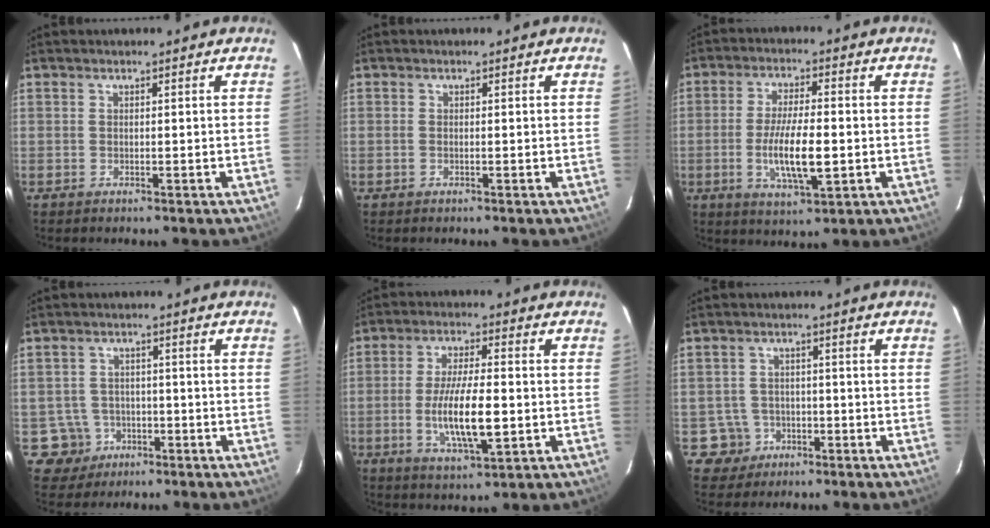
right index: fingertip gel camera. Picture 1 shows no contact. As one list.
[{"total": 0.5, "force": [-0.2, 0.1, 0.5], "torque": [-0.013, 0.001, -0.004]}, {"total": 10.2, "force": [-2.0, 2.5, 9.7], "torque": [-0.184, -0.010, -0.035]}, {"total": 5.9, "force": [-2.4, 5.4, 0.2], "torque": [-0.022, 0.023, -0.033]}, {"total": 11.6, "force": [-2.2, 2.9, 11.0], "torque": [-0.209, -0.011, -0.038]}, {"total": 5.2, "force": [-2.2, 4.7, 0.1], "torque": [-0.016, 0.021, -0.032]}]